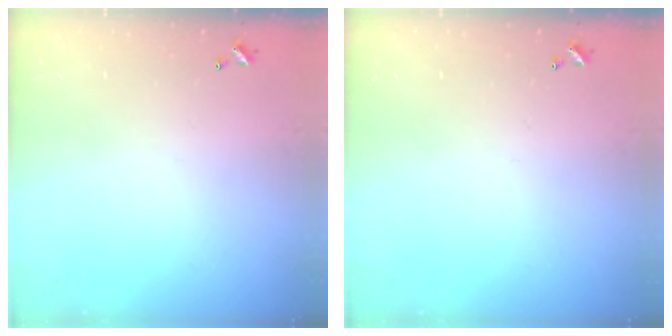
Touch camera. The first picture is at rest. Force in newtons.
{"total": 0.0}